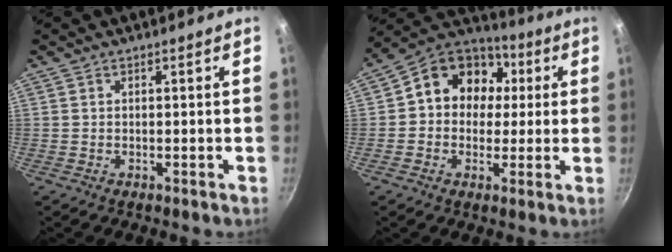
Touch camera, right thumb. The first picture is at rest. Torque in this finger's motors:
{"motor_torque": [-0.16, 0.52, -0.03, 0.01, 0.08]}